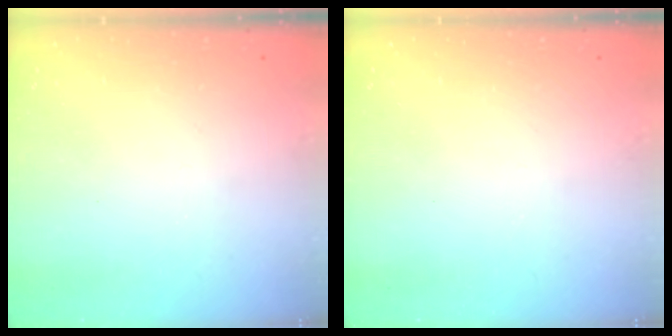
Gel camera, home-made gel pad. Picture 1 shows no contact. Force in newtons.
{"total": 0.0}